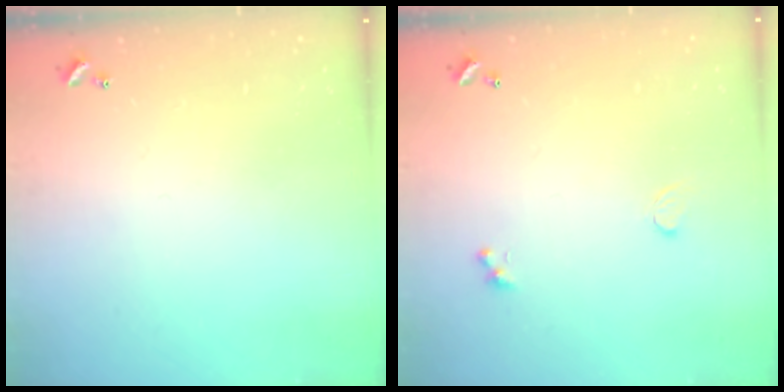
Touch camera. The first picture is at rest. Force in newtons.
{"total": 0.8, "press": 0.7, "slide": 0.4}